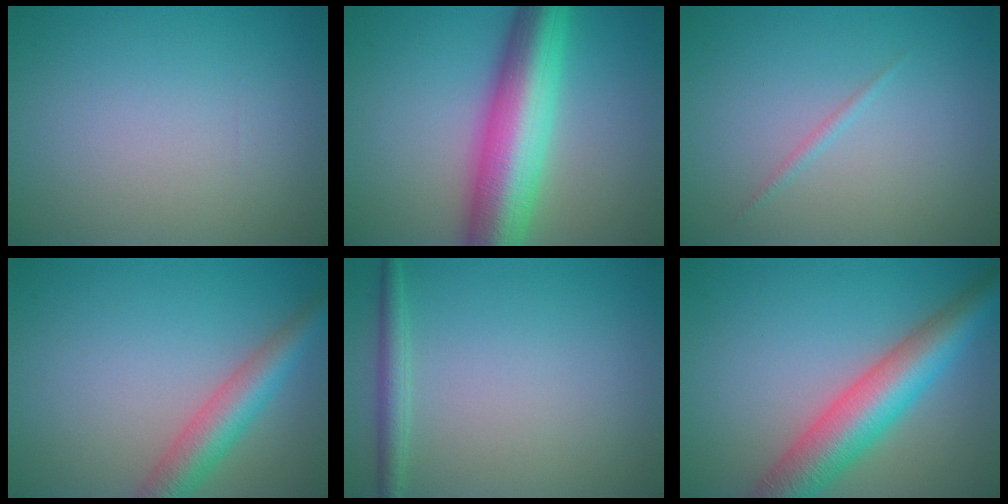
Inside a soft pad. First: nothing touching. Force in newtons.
{"total": 10.4, "press": 10.4, "slide": 0.2}
{"total": 0.6, "press": 0.6, "slide": 0.1}
{"total": 4.6, "press": 4.6, "slide": 0.1}
{"total": 1.9, "press": 1.9, "slide": 0.1}
{"total": 8.1, "press": 8.1, "slide": 0.2}